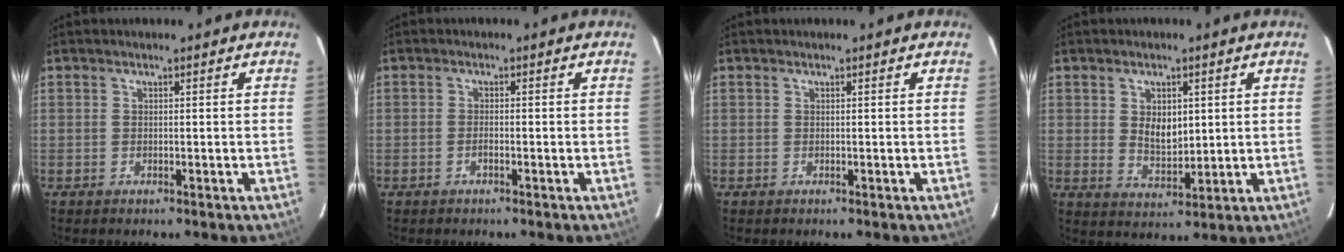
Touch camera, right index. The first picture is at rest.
{"total": 1.3, "force": [-0.7, 0.5, 0.9], "torque": [-0.020, 0.002, -0.013]}
{"total": 0.0}
{"total": 5.6, "force": [1.2, 3.6, 4.2], "torque": [-0.068, -0.002, 0.028]}